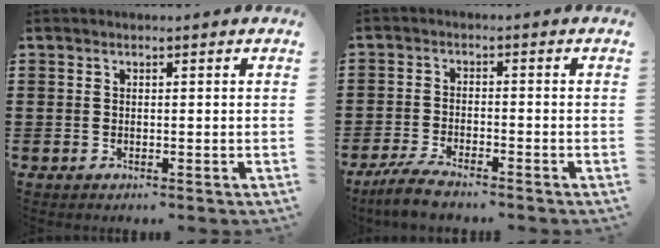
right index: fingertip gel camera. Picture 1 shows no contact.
{"total": 4.0, "force": [-3.7, 0.3, 1.7], "torque": [-0.049, -0.006, -0.077]}